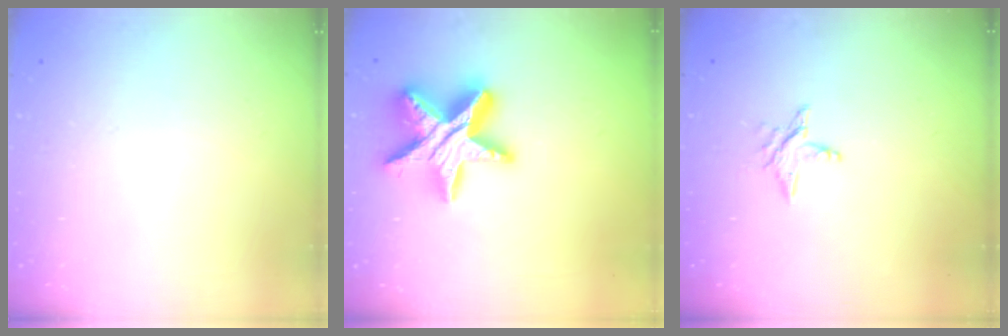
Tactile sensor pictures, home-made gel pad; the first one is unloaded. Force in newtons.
{"total": 18.0, "press": 17.9, "slide": 1.4}
{"total": 3.5, "press": 3.4, "slide": 0.3}